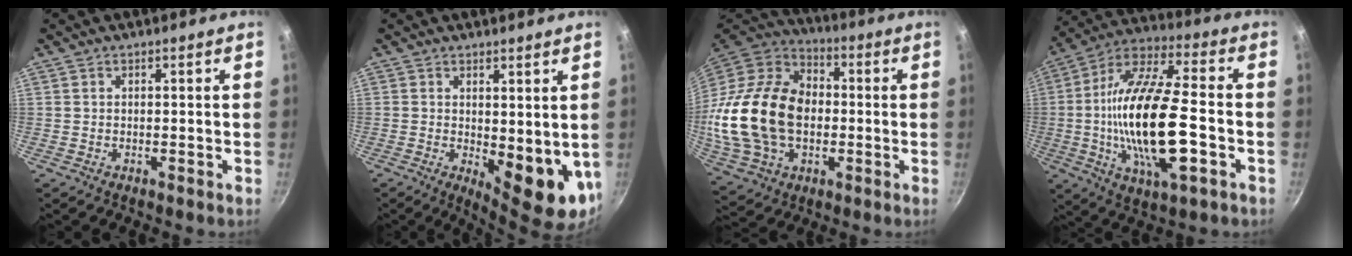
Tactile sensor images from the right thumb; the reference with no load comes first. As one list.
[{"total": 10.6, "force": [0.1, 4.6, 9.5], "torque": [-0.103, -0.018, 0.015]}, {"total": 26.0, "force": [-1.4, 18.0, 18.6], "torque": [-0.348, 0.028, -0.018]}, {"total": 23.3, "force": [-3.7, 8.3, 21.5], "torque": [-0.404, 0.017, -0.075]}]